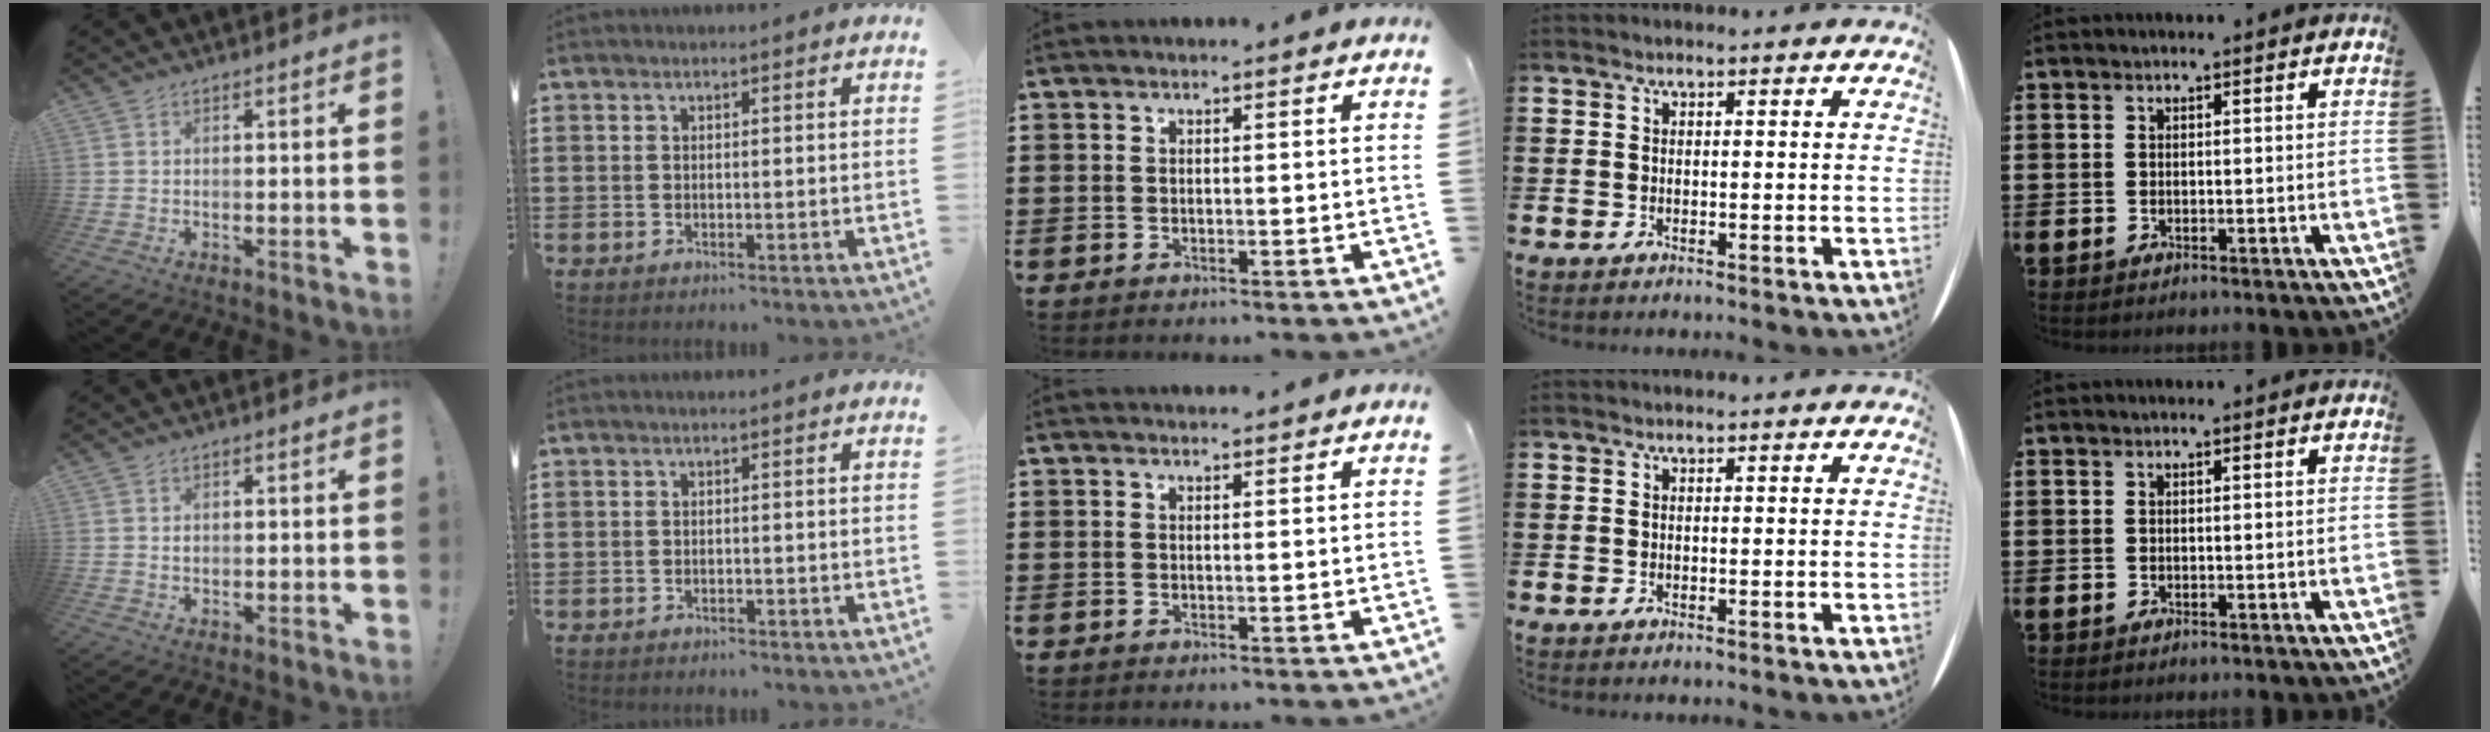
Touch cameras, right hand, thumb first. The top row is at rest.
{"thumb": {"total": 0.5, "force": [0.2, 0.5, 0.0], "torque": [0.001, 0.002, 0.003]}, "index": {"total": 0.8, "force": [-0.7, 0.2, 0.1], "torque": [-0.005, -0.001, -0.015]}, "middle": {"total": 0.9, "force": [0.9, 0.0, -0.1], "torque": [-0.002, -0.001, 0.018]}}